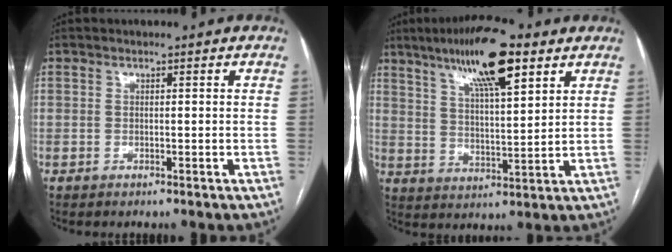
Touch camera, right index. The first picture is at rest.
{"total": 13.6, "force": [8.2, 2.6, 10.6], "torque": [-0.186, 0.013, 0.140]}